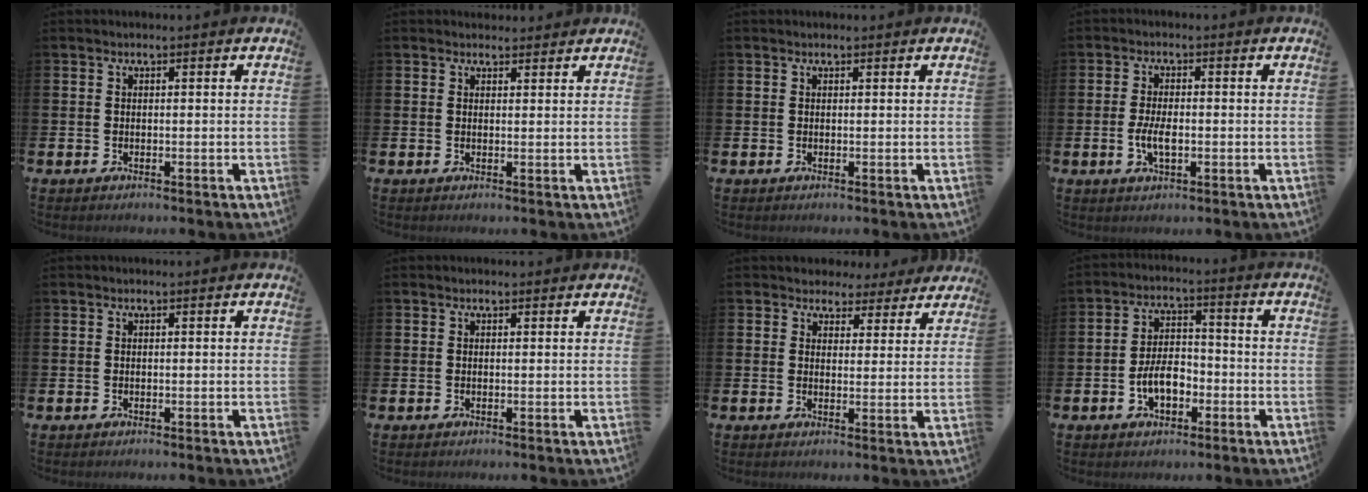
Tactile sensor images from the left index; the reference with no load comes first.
{"total": 1.5, "force": [1.4, 0.6, 0.0], "torque": [0.019, -0.006, 0.021]}
{"total": 0.0}
{"total": 3.8, "force": [-0.6, 1.7, 3.4], "torque": [-0.062, -0.002, -0.014]}
{"total": 0.0}
{"total": 0.0}
{"total": 3.7, "force": [3.0, 2.1, 0.1], "torque": [-0.006, -0.021, 0.048]}
{"total": 5.4, "force": [-2.0, 3.2, 3.8], "torque": [-0.053, 0.006, -0.040]}